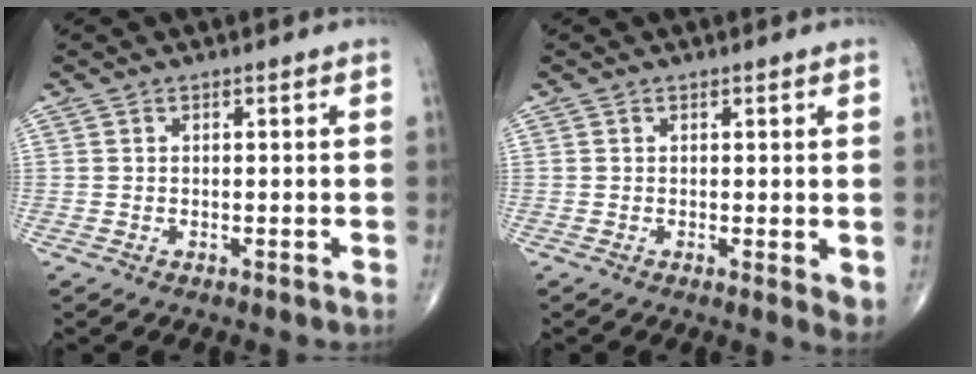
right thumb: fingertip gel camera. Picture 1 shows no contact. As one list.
[{"total": 3.1, "force": [0.0, 0.9, 3.0], "torque": [-0.044, -0.012, -0.001]}]